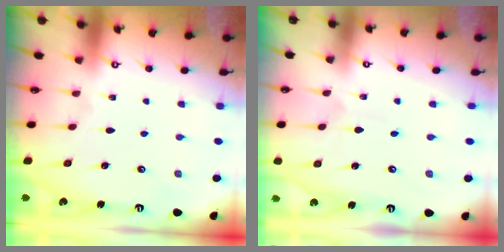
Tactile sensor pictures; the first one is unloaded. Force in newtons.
{"total": 3.8, "press": 3.8, "slide": 0.3}